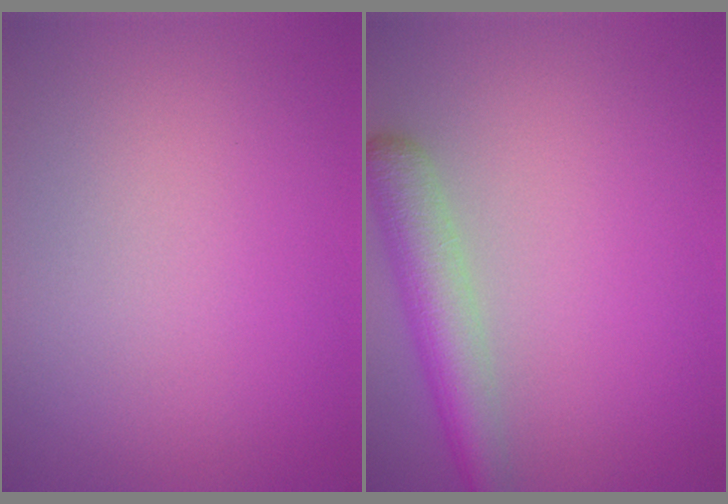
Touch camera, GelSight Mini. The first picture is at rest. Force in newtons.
{"total": 4.4, "press": 4.3, "slide": 0.2}